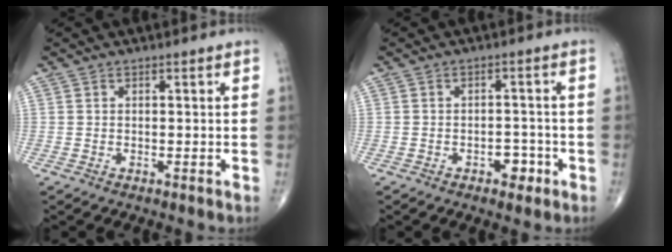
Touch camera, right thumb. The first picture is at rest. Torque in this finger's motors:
{"motor_torque": [2.25, 1.50, 0.27, -0.53, 0.01]}